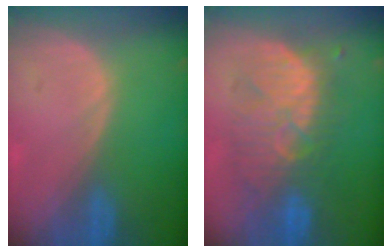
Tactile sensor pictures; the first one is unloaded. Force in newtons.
{"total": 9.3, "press": 9.3, "slide": 1.3}